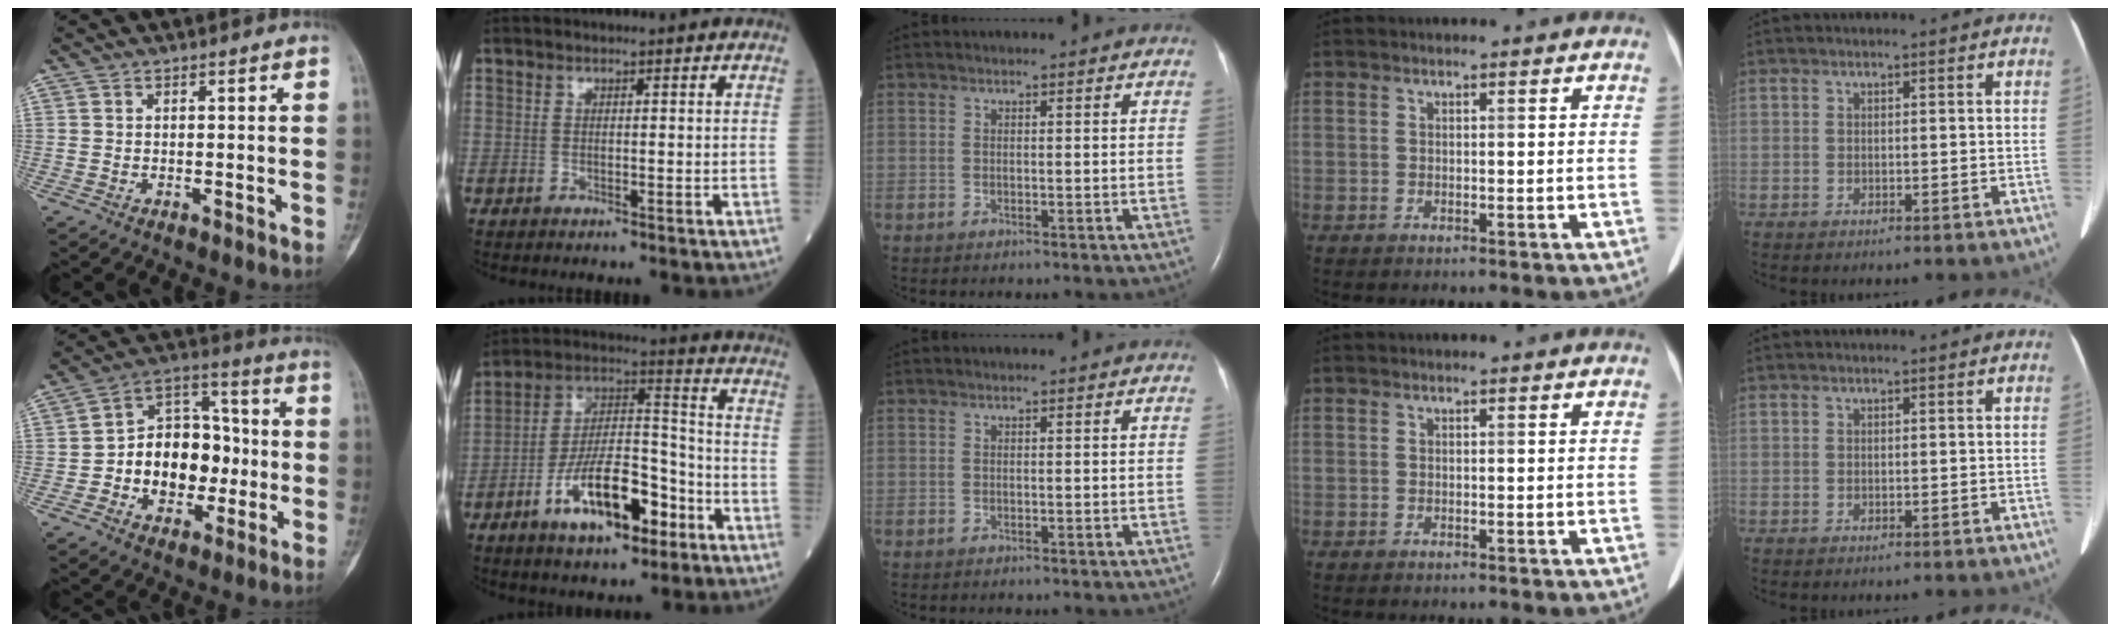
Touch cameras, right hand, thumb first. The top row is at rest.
{"thumb": {"total": 15.5, "force": [-2.1, 11.4, 10.4], "torque": [-0.107, 0.046, -0.034]}, "index": {"total": 14.8, "force": [-7.2, 5.2, 11.9], "torque": [-0.222, 0.014, -0.121]}}